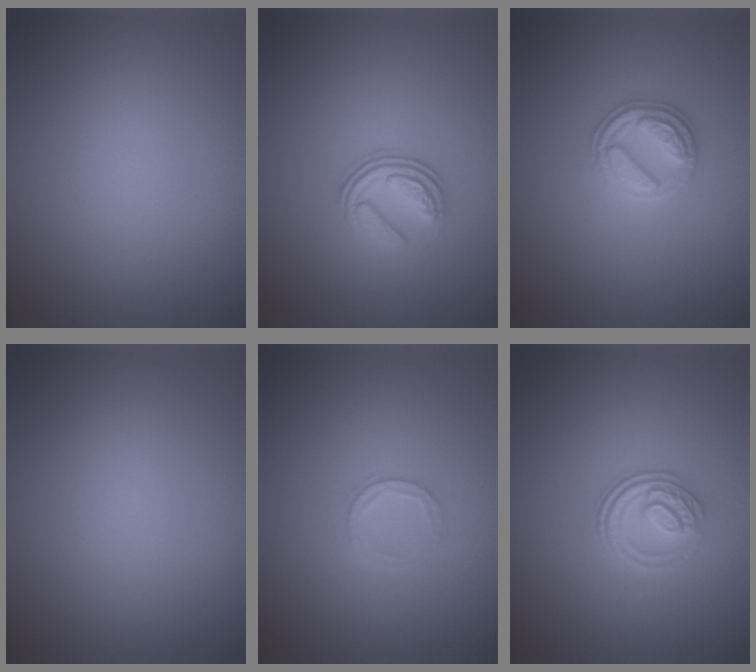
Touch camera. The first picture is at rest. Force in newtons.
{"total": 3.7, "press": 2.5, "slide": 2.7}
{"total": 2.8, "press": 2.8, "slide": 0.2}
{"total": 0.0}
{"total": 1.4, "press": 1.3, "slide": 0.2}
{"total": 3.1, "press": 2.6, "slide": 1.7}